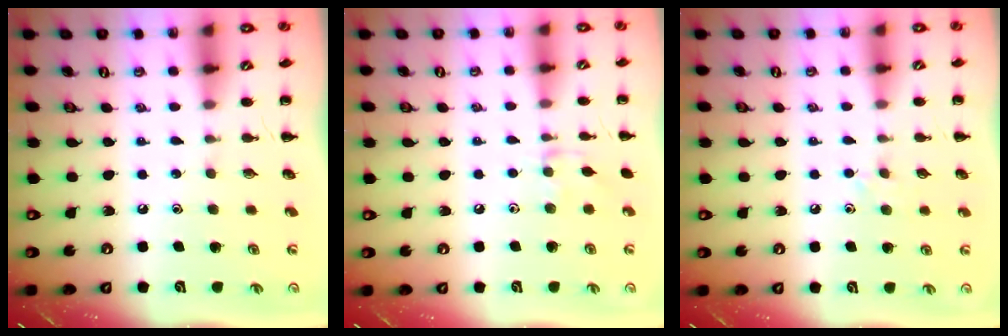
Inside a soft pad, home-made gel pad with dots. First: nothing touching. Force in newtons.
{"total": 5.3, "press": 5.2, "slide": 0.9}
{"total": 4.9, "press": 4.6, "slide": 1.5}